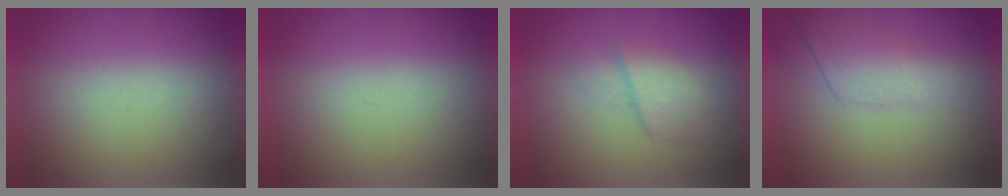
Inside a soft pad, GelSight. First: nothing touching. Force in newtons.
{"total": 0.0}
{"total": 2.2}
{"total": 2.3}